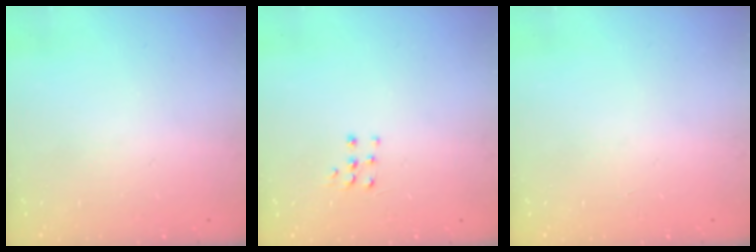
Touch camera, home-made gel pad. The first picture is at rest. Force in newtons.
{"total": 3.3, "press": 3.3, "slide": 0.5}
{"total": 0.0}